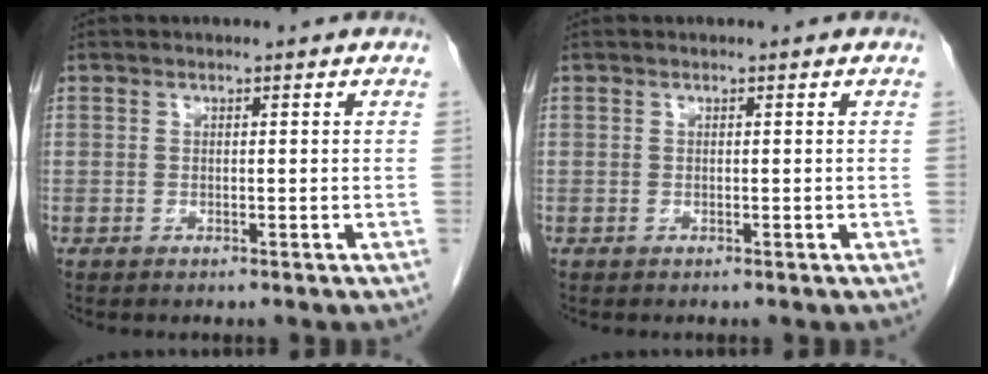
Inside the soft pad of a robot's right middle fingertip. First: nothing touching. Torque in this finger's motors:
{"motor_torque": [0.21, -0.13, 0.01, 0.01]}